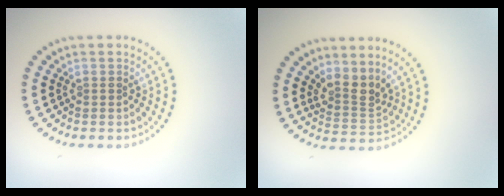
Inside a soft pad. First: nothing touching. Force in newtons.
{"total": 2.8, "press": 2.0, "slide": 2.0}